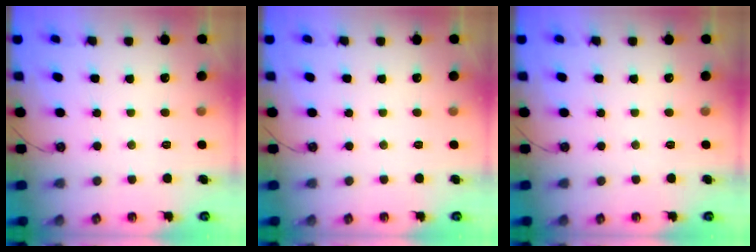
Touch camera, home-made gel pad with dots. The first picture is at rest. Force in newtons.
{"total": 0.0}
{"total": 0.0}